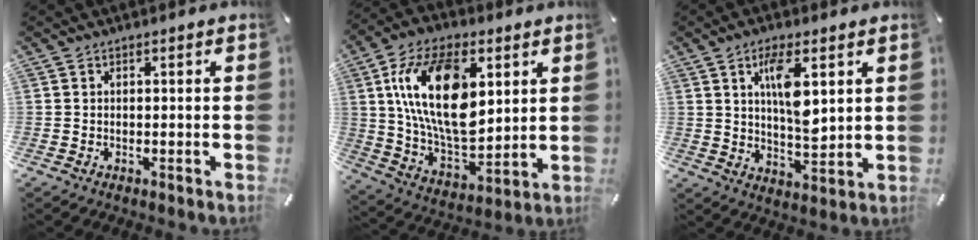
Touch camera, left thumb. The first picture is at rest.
{"total": 22.2, "force": [6.5, 12.9, 16.9], "torque": [-0.347, -0.013, 0.105]}
{"total": 9.7, "force": [3.9, 3.7, 8.1], "torque": [-0.141, -0.017, 0.060]}